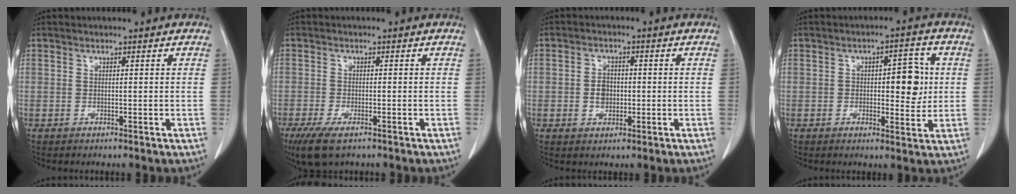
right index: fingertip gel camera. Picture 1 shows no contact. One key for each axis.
{"total": 6.4, "fx": -4.3, "fy": 1.9, "fz": 4.3, "tx": -0.079, "ty": -0.016, "tz": -0.070}
{"total": 3.2, "fx": -0.5, "fy": 2.4, "fz": 2.1, "tx": -0.037, "ty": 0.003, "tz": -0.007}
{"total": 6.8, "fx": 0.6, "fy": 2.8, "fz": 6.1, "tx": -0.074, "ty": 0.011, "tz": 0.009}